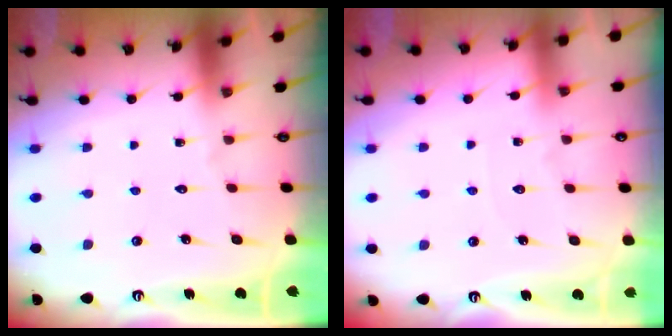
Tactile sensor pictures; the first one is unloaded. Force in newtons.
{"total": 2.9, "press": 2.9, "slide": 0.4}